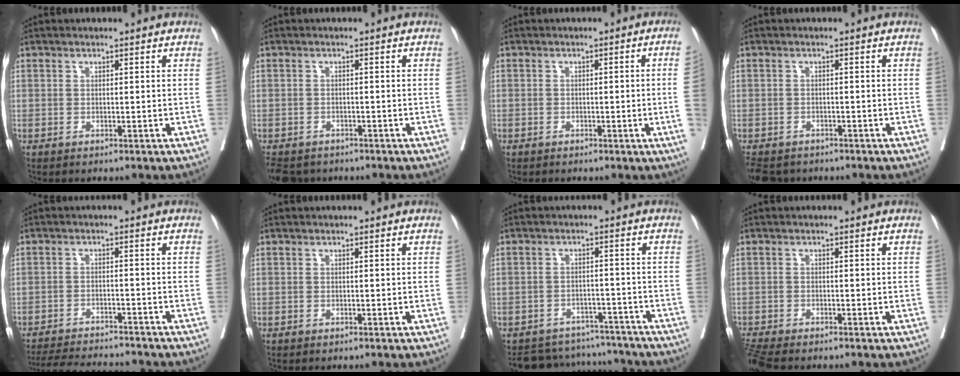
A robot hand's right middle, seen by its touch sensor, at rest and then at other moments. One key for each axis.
{"total": 8.4, "fx": -6.6, "fy": 4.6, "fz": 2.7, "tx": -0.062, "ty": -0.014, "tz": -0.089}
{"total": 3.7, "fx": -0.8, "fy": -0.7, "fz": 3.6, "tx": -0.044, "ty": 0.003, "tz": -0.010}
{"total": 8.6, "fx": -6.7, "fy": 4.5, "fz": 2.9, "tx": -0.067, "ty": -0.014, "tz": -0.091}
{"total": 11.5, "fx": -11.0, "fy": 1.0, "fz": 3.3, "tx": -0.050, "ty": -0.005, "tz": -0.158}
{"total": 0.0}
{"total": 10.2, "fx": -9.7, "fy": 3.2, "fz": 0.1, "tx": 0.005, "ty": 0.023, "tz": -0.126}
{"total": 3.7, "fx": -3.5, "fy": 0.0, "fz": 1.2, "tx": -0.028, "ty": -0.019, "tz": -0.067}